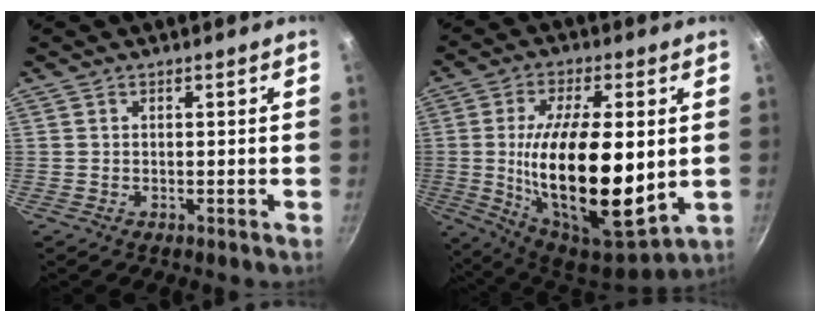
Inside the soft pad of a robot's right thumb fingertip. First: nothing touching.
{"total": 24.3, "force": [-0.1, 9.9, 22.2], "torque": [-0.380, -0.019, 0.007]}